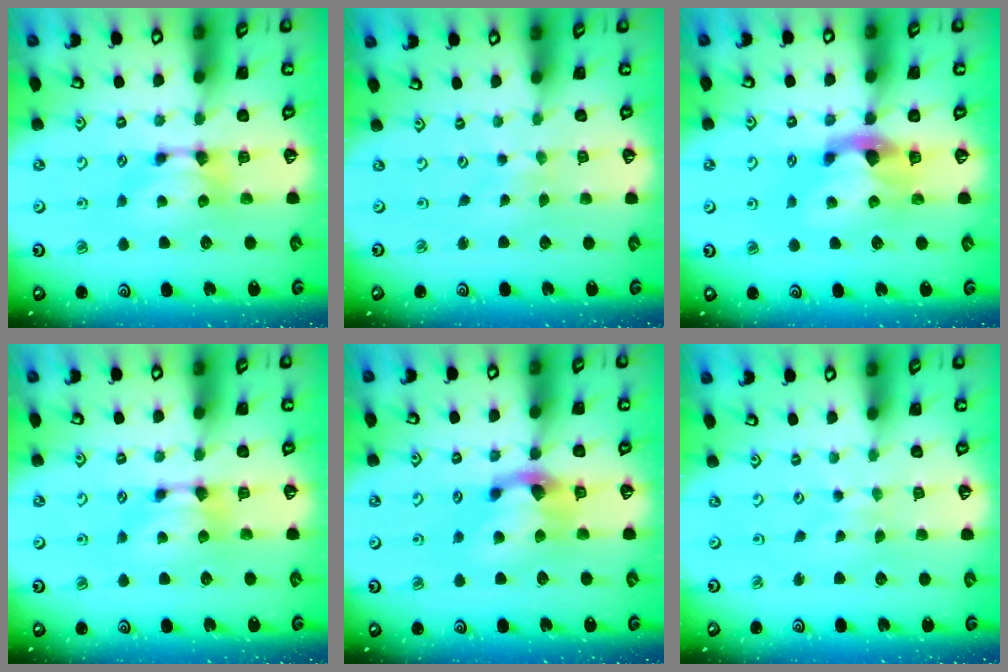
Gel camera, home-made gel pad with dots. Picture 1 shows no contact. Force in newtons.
{"total": 4.6, "press": 4.6, "slide": 0.0}
{"total": 2.7, "press": 2.4, "slide": 1.3}
{"total": 0.0}
{"total": 2.9, "press": 2.2, "slide": 1.9}
{"total": 4.9, "press": 4.9, "slide": 0.1}